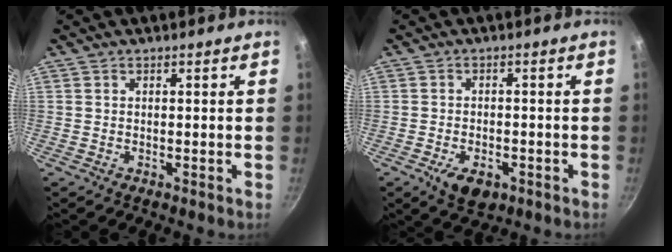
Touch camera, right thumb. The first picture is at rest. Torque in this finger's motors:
{"motor_torque": [0.38, 0.47, -0.18, 0.05, 0.00]}